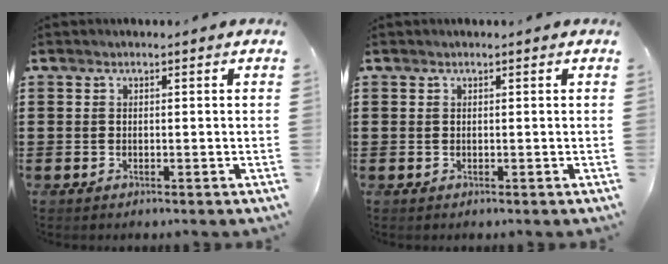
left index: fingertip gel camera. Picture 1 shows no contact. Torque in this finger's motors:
{"motor_torque": [-0.19, 0.00, -0.10, -0.01]}